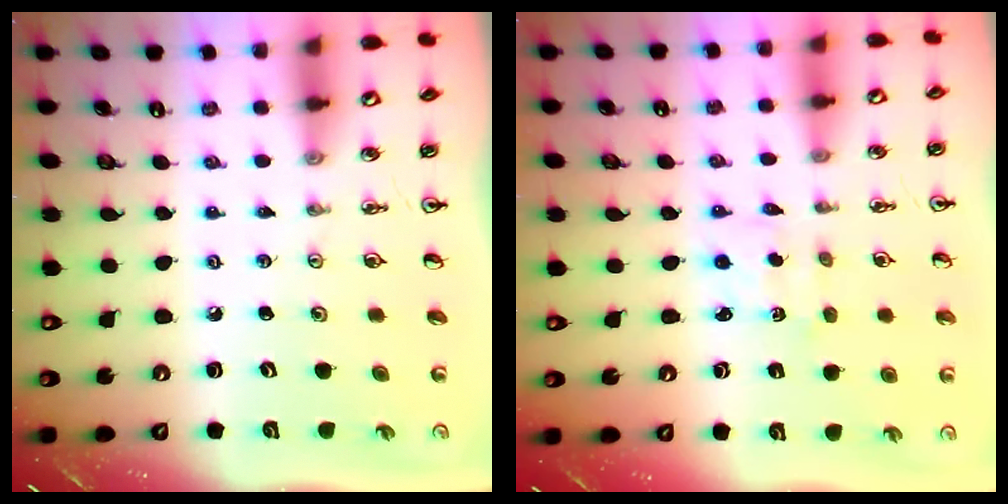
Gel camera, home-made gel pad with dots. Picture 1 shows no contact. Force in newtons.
{"total": 1.7, "press": 1.5, "slide": 0.8}